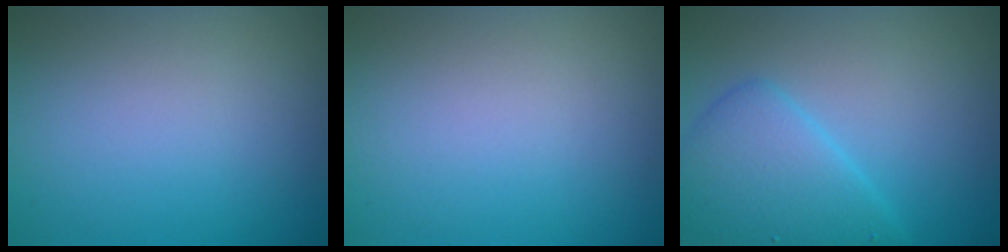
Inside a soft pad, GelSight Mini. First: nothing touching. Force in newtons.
{"total": 0.0}
{"total": 5.1, "press": 5.1, "slide": 0.2}